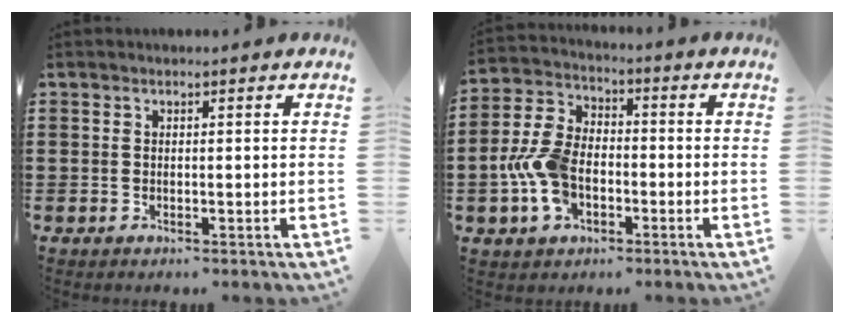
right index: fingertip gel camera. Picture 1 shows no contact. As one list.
[{"total": 9.1, "force": [-2.3, 6.0, 6.4], "torque": [-0.167, 0.004, -0.051]}]